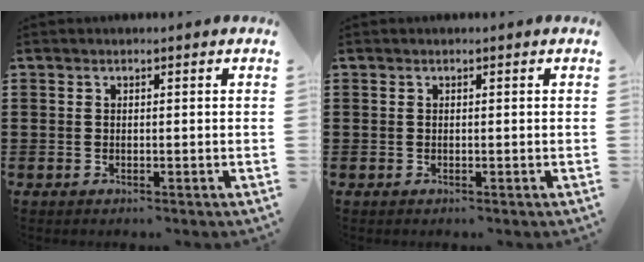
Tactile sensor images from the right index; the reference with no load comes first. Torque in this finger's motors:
{"motor_torque": [-0.04, -0.04, 0.00, -0.01]}